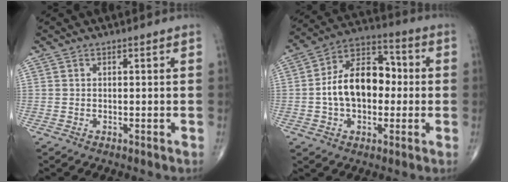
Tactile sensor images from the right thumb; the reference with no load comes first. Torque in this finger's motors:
{"motor_torque": [2.12, 2.02, 1.34, -0.12, 0.10]}